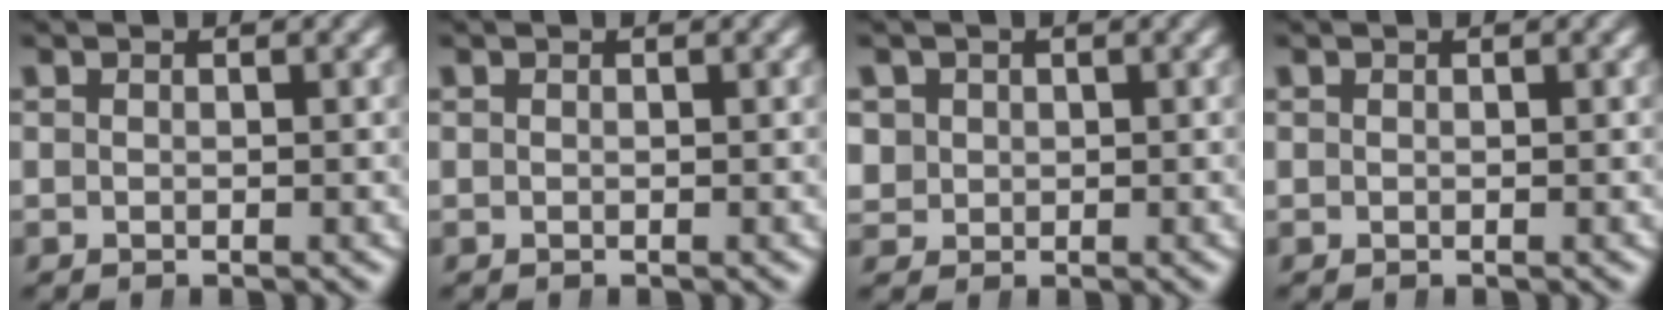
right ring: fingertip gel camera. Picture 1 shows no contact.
{"total": 0.0}
{"total": 3.3, "force": [0.6, 3.1, 1.2], "torque": [-0.034, -0.013, 0.021]}
{"total": 0.0}